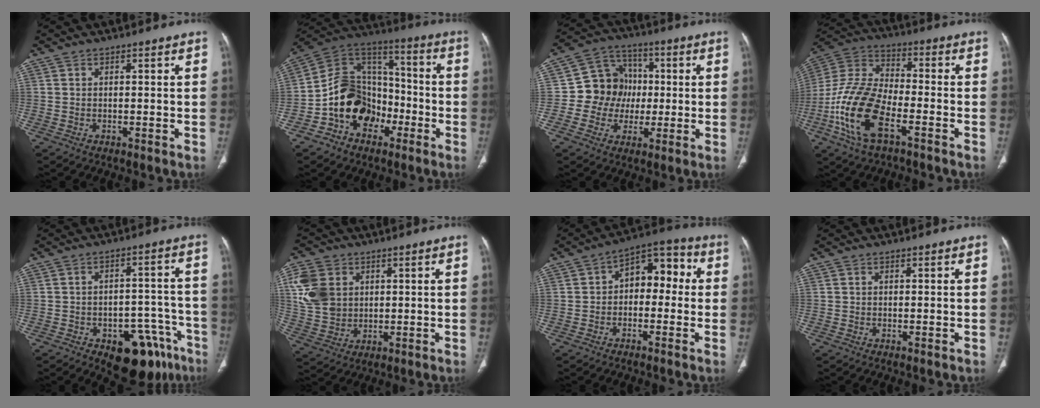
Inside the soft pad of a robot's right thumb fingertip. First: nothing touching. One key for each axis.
{"total": 16.1, "fx": -6.0, "fy": 12.3, "fz": 8.5, "tx": -0.108, "ty": 0.075, "tz": -0.111}
{"total": 11.4, "fx": -0.2, "fy": 10.4, "fz": 4.6, "tx": -0.027, "ty": 0.023, "tz": -0.010}
{"total": 17.1, "fx": -6.9, "fy": 7.9, "fz": 13.5, "tx": -0.285, "ty": 0.029, "tz": -0.137}
{"total": 15.5, "fx": -8.9, "fy": 8.1, "fz": 9.8, "tx": -0.065, "ty": 0.062, "tz": -0.113}
{"total": 10.8, "fx": 3.0, "fy": 8.5, "fz": 6.0, "tx": -0.112, "ty": -0.006, "tz": 0.065}
{"total": 9.8, "fx": 0.5, "fy": 6.2, "fz": 7.5, "tx": -0.064, "ty": 0.039, "tz": -0.009}
{"total": 0.0}